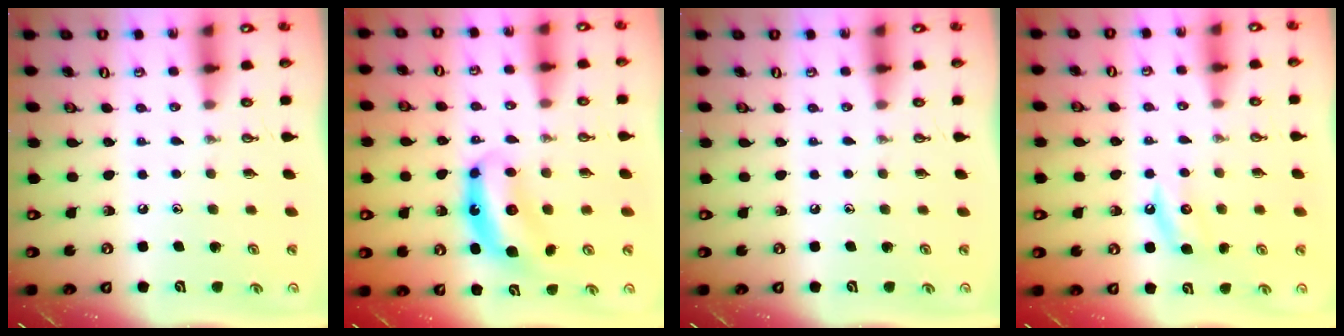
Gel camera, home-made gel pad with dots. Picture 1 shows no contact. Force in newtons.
{"total": 8.1, "press": 8.0, "slide": 0.7}
{"total": 0.0}
{"total": 4.5, "press": 4.4, "slide": 0.7}